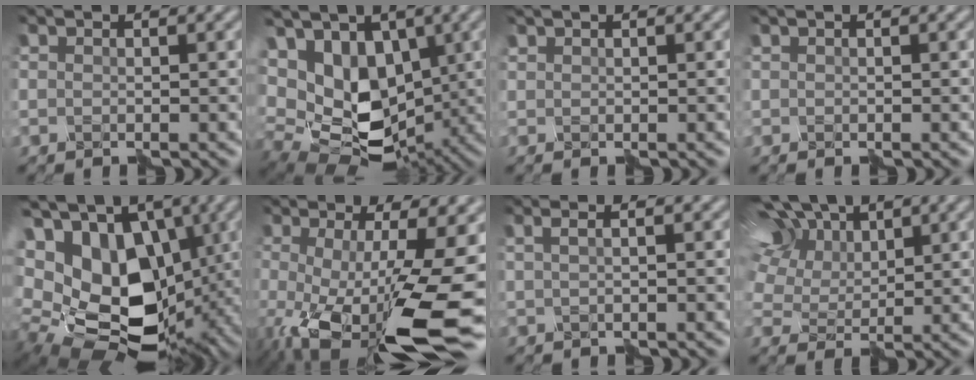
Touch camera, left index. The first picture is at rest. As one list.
[{"total": 11.7, "force": [0.7, 8.3, 8.2], "torque": [-0.170, -0.019, 0.027]}, {"total": 0.0}, {"total": 0.0}, {"total": 19.0, "force": [1.4, 13.2, 13.5], "torque": [-0.279, 0.006, 0.048]}, {"total": 14.2, "force": [-4.9, 4.9, 12.3], "torque": [-0.230, -0.042, -0.066]}, {"total": 2.6, "force": [0.9, 1.0, 2.2], "torque": [-0.019, 0.024, -0.006]}, {"total": 9.4, "force": [4.9, 4.9, 6.4], "torque": [-0.155, 0.032, 0.077]}]